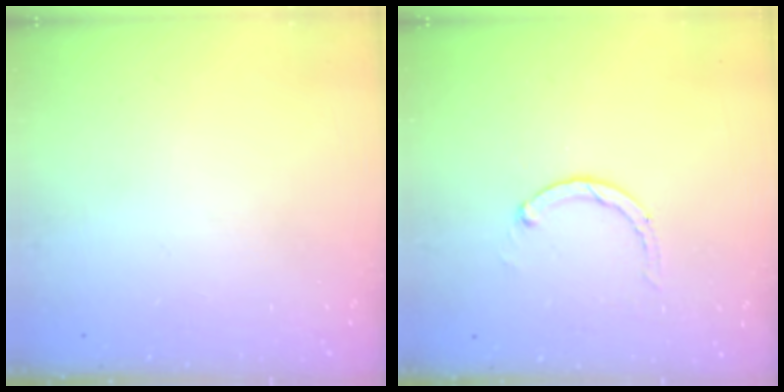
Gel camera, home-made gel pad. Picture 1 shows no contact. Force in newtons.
{"total": 2.8, "press": 2.8, "slide": 0.5}